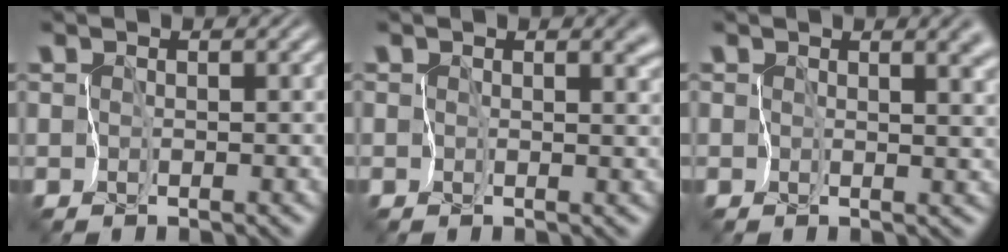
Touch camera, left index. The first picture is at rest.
{"total": 1.8, "force": [0.7, 1.1, 1.3], "torque": [-0.014, -0.002, 0.012]}
{"total": 3.8, "force": [1.4, 2.0, 2.9], "torque": [-0.026, -0.004, 0.022]}